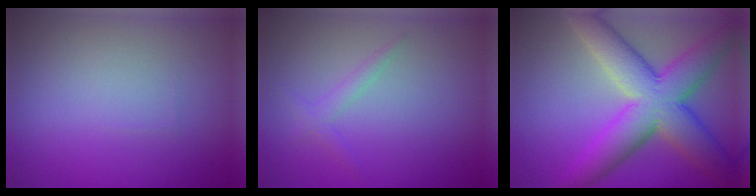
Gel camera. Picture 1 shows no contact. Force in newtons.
{"total": 1.3, "press": 1.3, "slide": 0.1}
{"total": 10.1, "press": 10.1, "slide": 0.5}